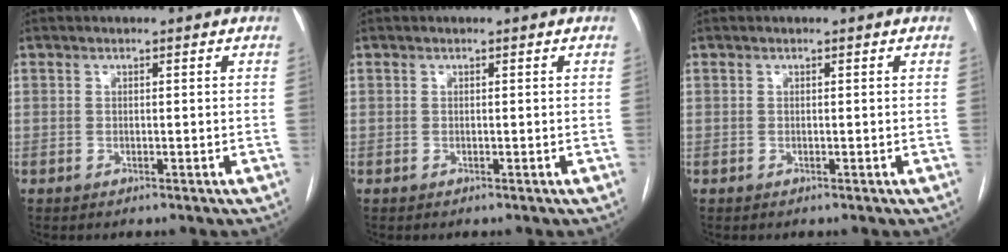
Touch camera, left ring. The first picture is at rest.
{"total": 0.0}
{"total": 0.0}